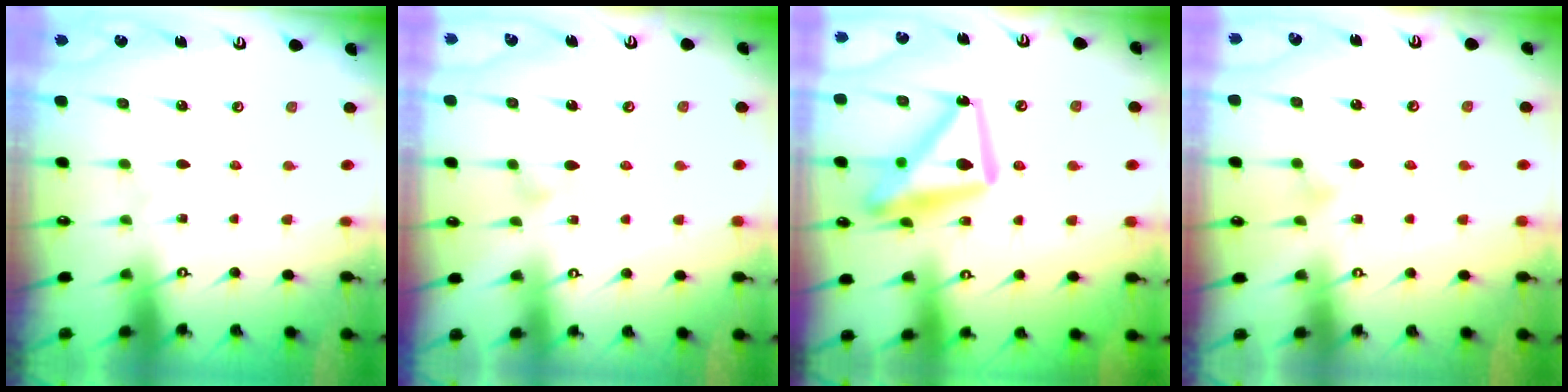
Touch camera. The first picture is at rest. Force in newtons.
{"total": 9.3, "press": 9.3, "slide": 0.4}
{"total": 18.2, "press": 18.1, "slide": 1.6}
{"total": 6.3, "press": 6.3, "slide": 0.6}